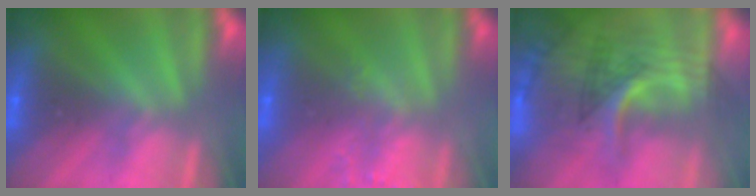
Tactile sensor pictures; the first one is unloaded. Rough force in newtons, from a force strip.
{"total": 1.9}
{"total": 2.9}